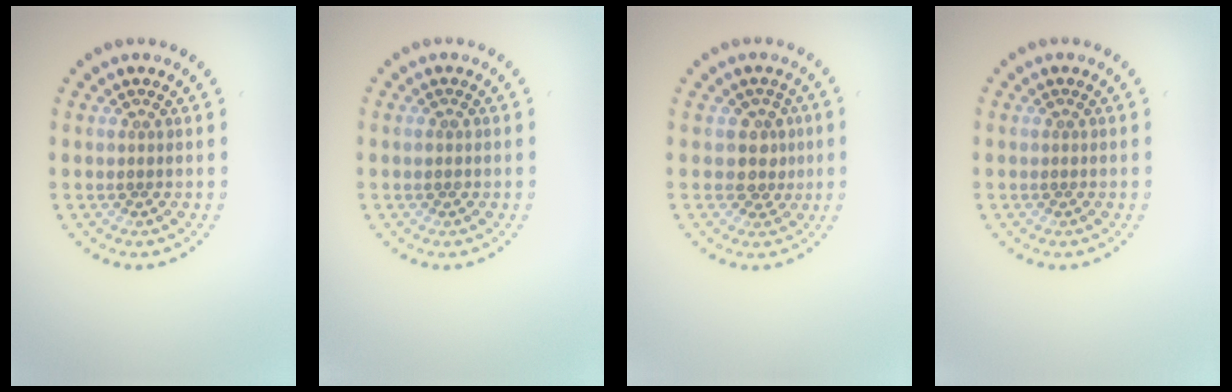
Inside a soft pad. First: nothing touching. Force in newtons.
{"total": 0.6, "press": 0.6, "slide": 0.1}
{"total": 2.2, "press": 1.8, "slide": 1.4}
{"total": 0.0}